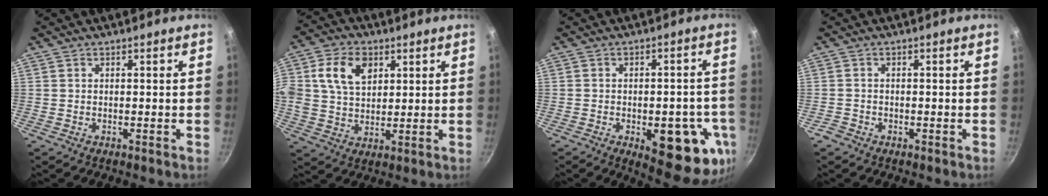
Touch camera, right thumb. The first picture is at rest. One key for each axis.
{"total": 11.2, "fx": 3.7, "fy": 7.8, "fz": 7.1, "tx": -0.118, "ty": 0.002, "tz": 0.064}
{"total": 16.6, "fx": -5.4, "fy": 7.0, "fz": 14.0, "tx": -0.124, "ty": 0.003, "tz": -0.064}
{"total": 1.3, "fx": -1.0, "fy": 0.8, "fz": 0.3, "tx": -0.010, "ty": 0.008, "tz": -0.020}